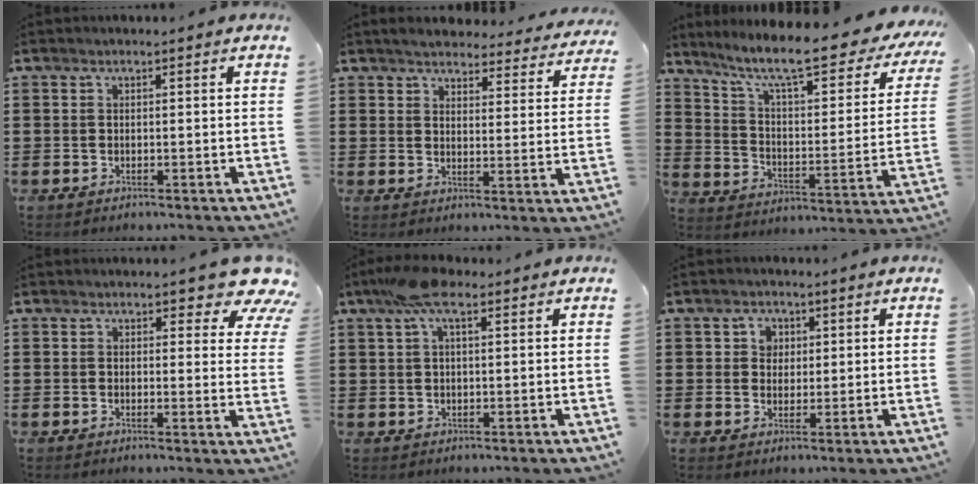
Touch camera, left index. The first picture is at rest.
{"total": 4.0, "force": [3.9, 0.3, 0.6], "torque": [-0.031, -0.021, 0.067]}
{"total": 11.2, "force": [8.8, 0.9, 6.9], "torque": [-0.146, -0.061, 0.141]}
{"total": 6.5, "force": [5.2, 1.6, 3.5], "torque": [-0.054, -0.021, 0.087]}
{"total": 6.2, "force": [3.3, 2.3, 4.8], "torque": [-0.103, 0.011, 0.058]}
{"total": 2.7, "force": [0.9, 2.4, 0.5], "torque": [-0.022, 0.012, 0.013]}